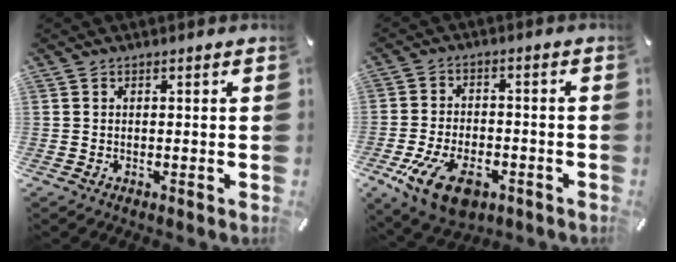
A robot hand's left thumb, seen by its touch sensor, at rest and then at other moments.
{"total": 11.8, "force": [-5.8, 6.7, 7.9], "torque": [-0.163, 0.021, -0.101]}